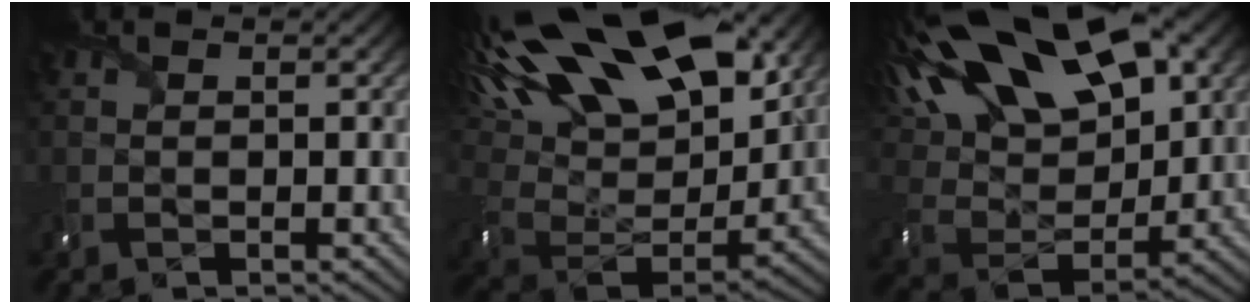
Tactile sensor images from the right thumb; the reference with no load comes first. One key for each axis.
{"total": 22.2, "fx": 12.0, "fy": 10.4, "fz": 15.5, "tx": -0.315, "ty": 0.048, "tz": 0.191}
{"total": 20.6, "fx": 10.2, "fy": 10.3, "fz": 14.6, "tx": -0.307, "ty": 0.053, "tz": 0.156}